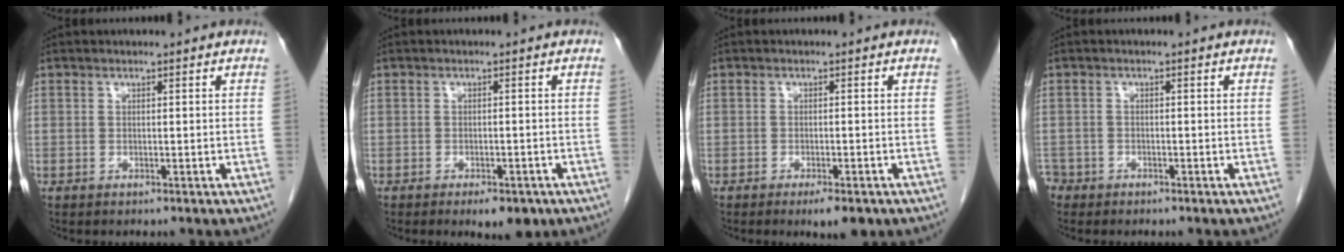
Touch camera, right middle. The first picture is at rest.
{"total": 4.3, "force": [-2.7, 1.6, 2.8], "torque": [-0.035, -0.004, -0.031]}
{"total": 3.6, "force": [-2.3, 0.8, 2.7], "torque": [-0.038, -0.006, -0.028]}
{"total": 2.7, "force": [-2.2, 1.7, 0.0], "torque": [-0.004, 0.003, -0.044]}